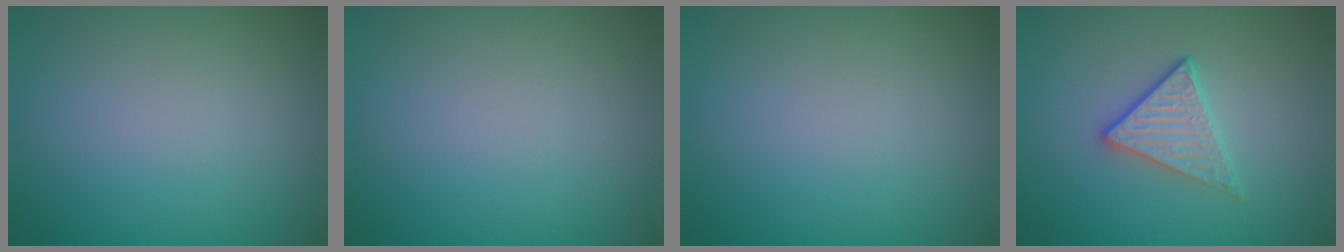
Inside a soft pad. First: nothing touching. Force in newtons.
{"total": 0.0}
{"total": 0.0}
{"total": 3.0, "press": 2.7, "slide": 1.2}